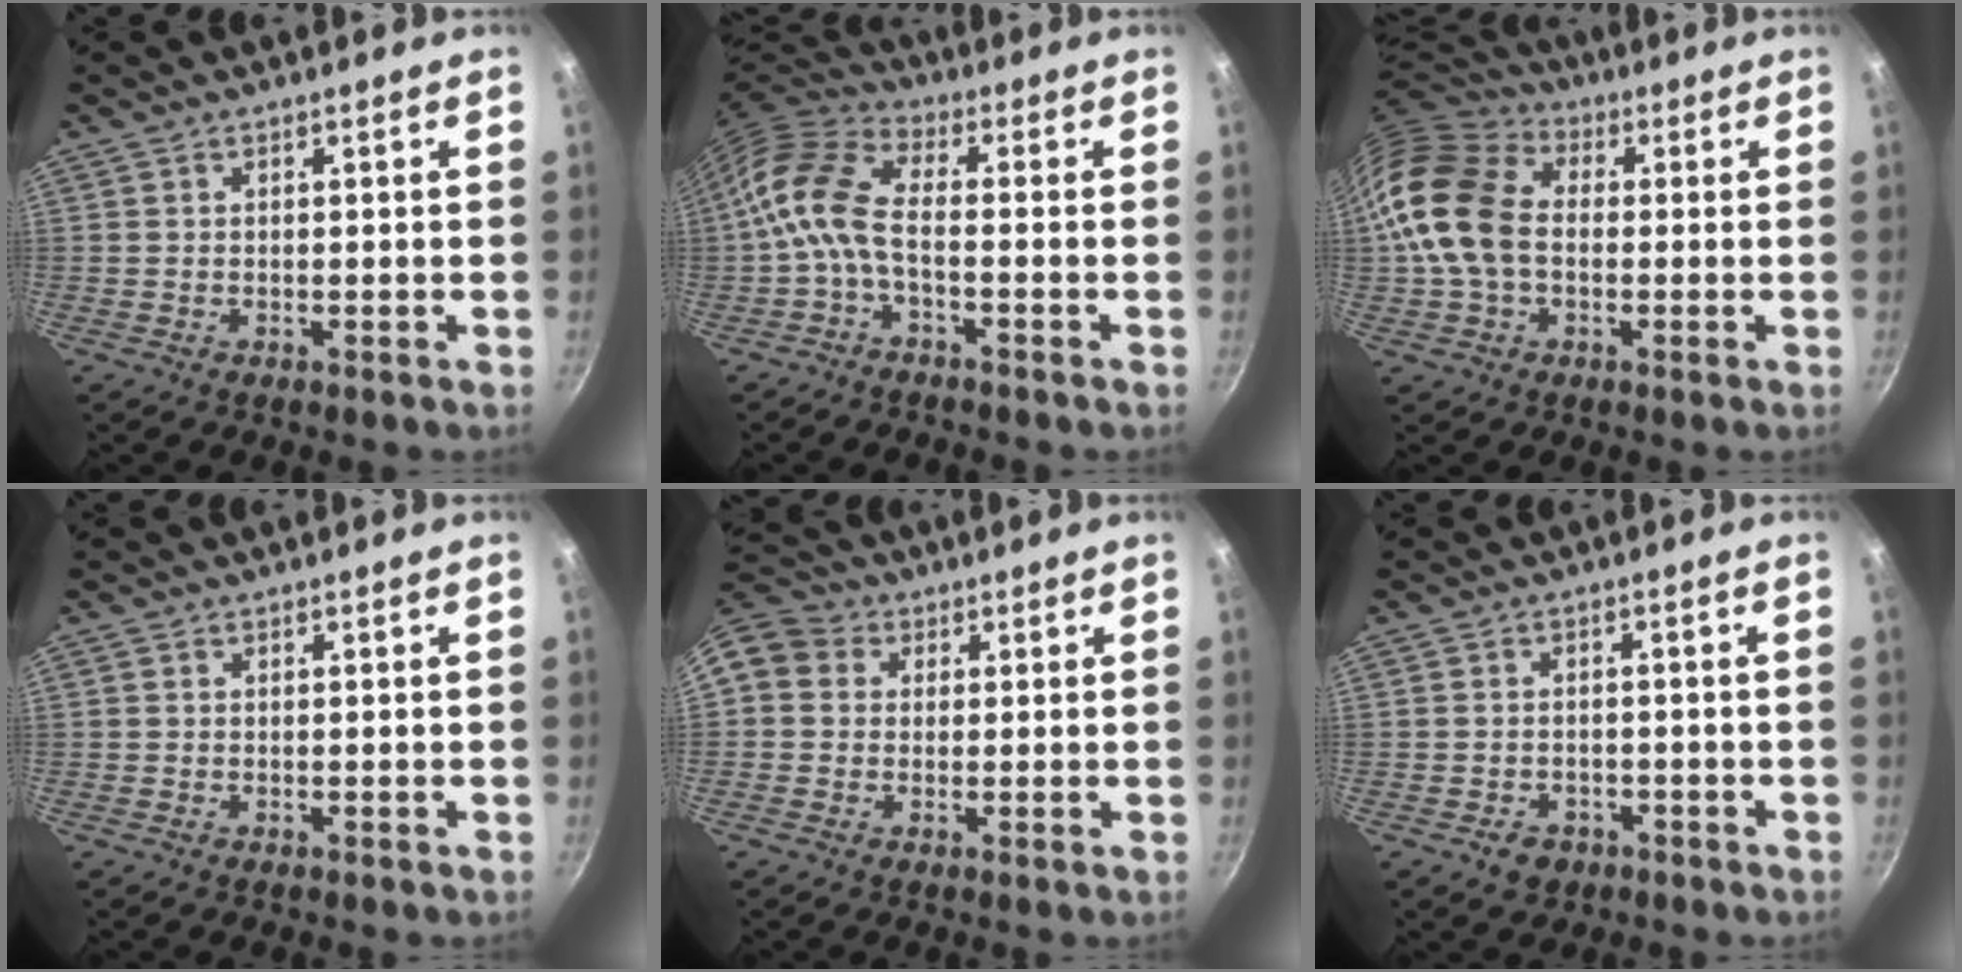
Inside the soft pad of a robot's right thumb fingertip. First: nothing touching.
{"total": 9.4, "force": [-2.4, 4.5, 7.9], "torque": [-0.177, 0.035, -0.065]}
{"total": 16.9, "force": [-0.1, 12.2, 11.7], "torque": [-0.213, 0.029, -0.016]}
{"total": 0.0}
{"total": 8.9, "force": [1.5, 7.9, 4.0], "torque": [-0.069, 0.022, 0.009]}
{"total": 3.7, "force": [-2.0, 2.8, 1.4], "torque": [-0.014, 0.017, -0.020]}